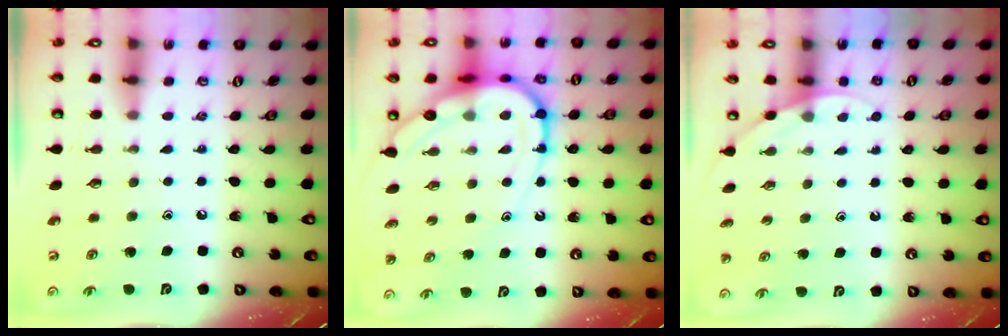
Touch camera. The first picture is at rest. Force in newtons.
{"total": 14.0, "press": 14.0, "slide": 1.1}
{"total": 2.6, "press": 2.6, "slide": 0.1}